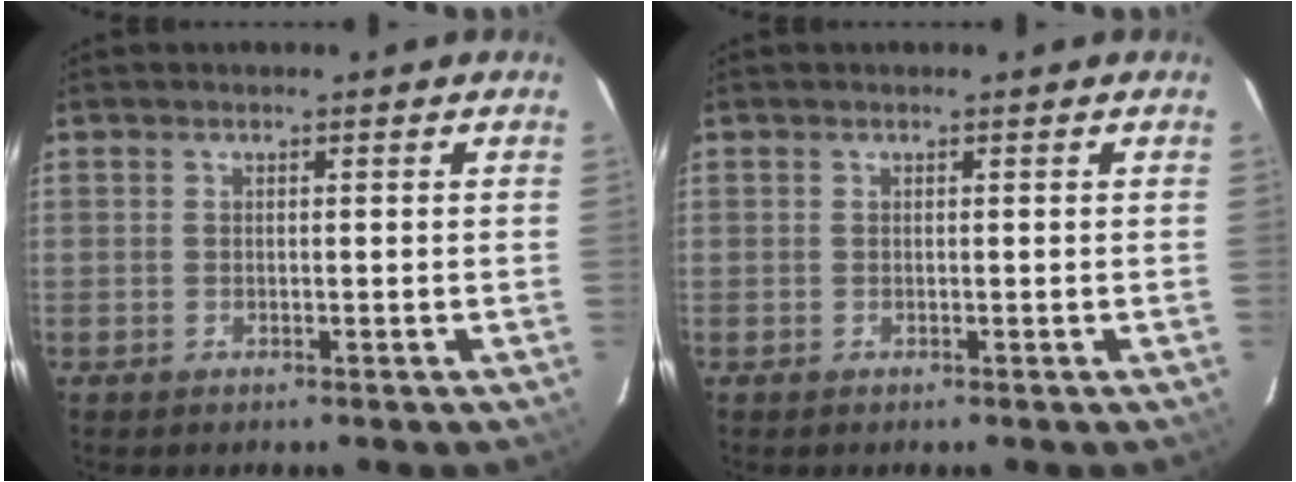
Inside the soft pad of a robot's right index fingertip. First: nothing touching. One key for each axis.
{"total": 0.0}